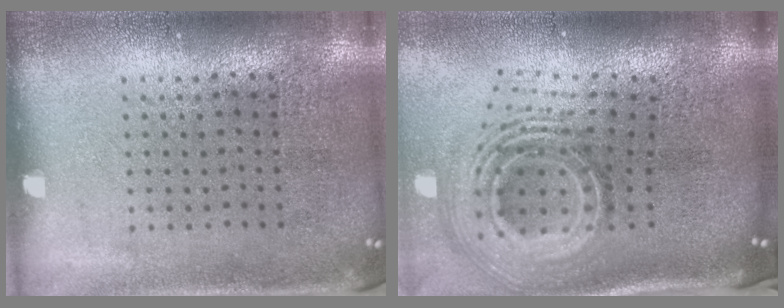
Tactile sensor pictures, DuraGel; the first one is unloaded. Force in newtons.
{"total": 3.0, "press": 1.9, "slide": 2.3}